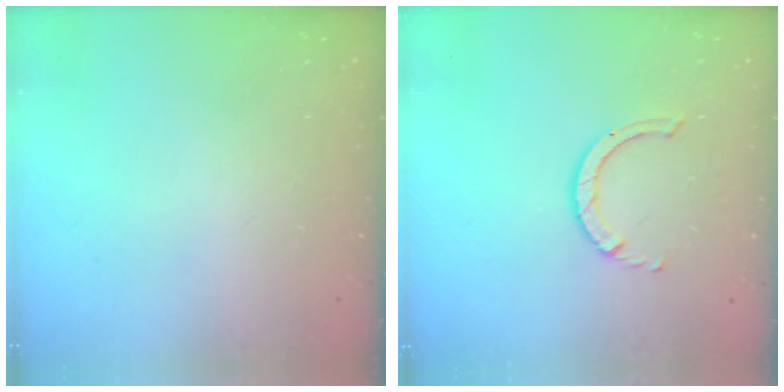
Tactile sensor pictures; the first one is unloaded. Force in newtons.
{"total": 3.2, "press": 3.1, "slide": 0.4}